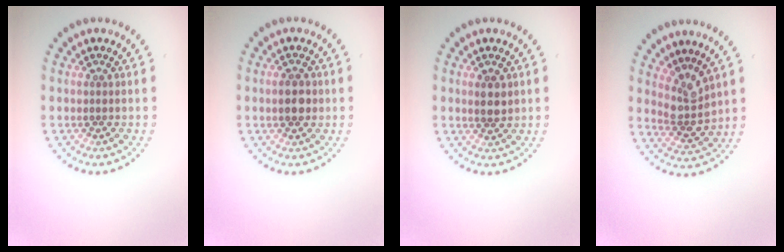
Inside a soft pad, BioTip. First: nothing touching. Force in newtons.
{"total": 2.7, "press": 2.7, "slide": 0.0}
{"total": 1.8, "press": 1.7, "slide": 0.6}
{"total": 2.9, "press": 2.2, "slide": 1.8}